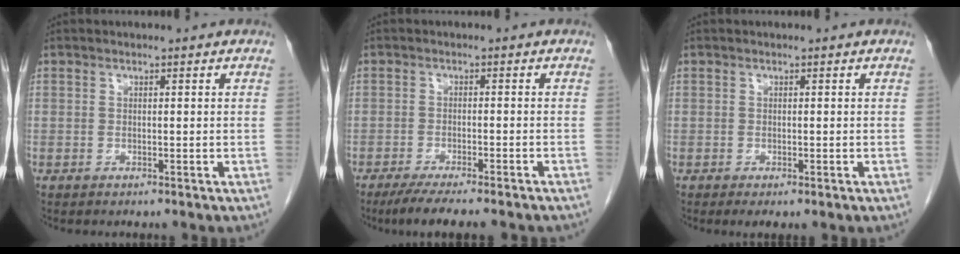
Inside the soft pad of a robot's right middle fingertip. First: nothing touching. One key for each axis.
{"total": 10.4, "fx": -8.7, "fy": 0.8, "fz": 5.6, "tx": -0.072, "ty": -0.017, "tz": -0.127}
{"total": 2.1, "fx": -1.3, "fy": 0.5, "fz": 1.6, "tx": -0.022, "ty": -0.006, "tz": -0.017}